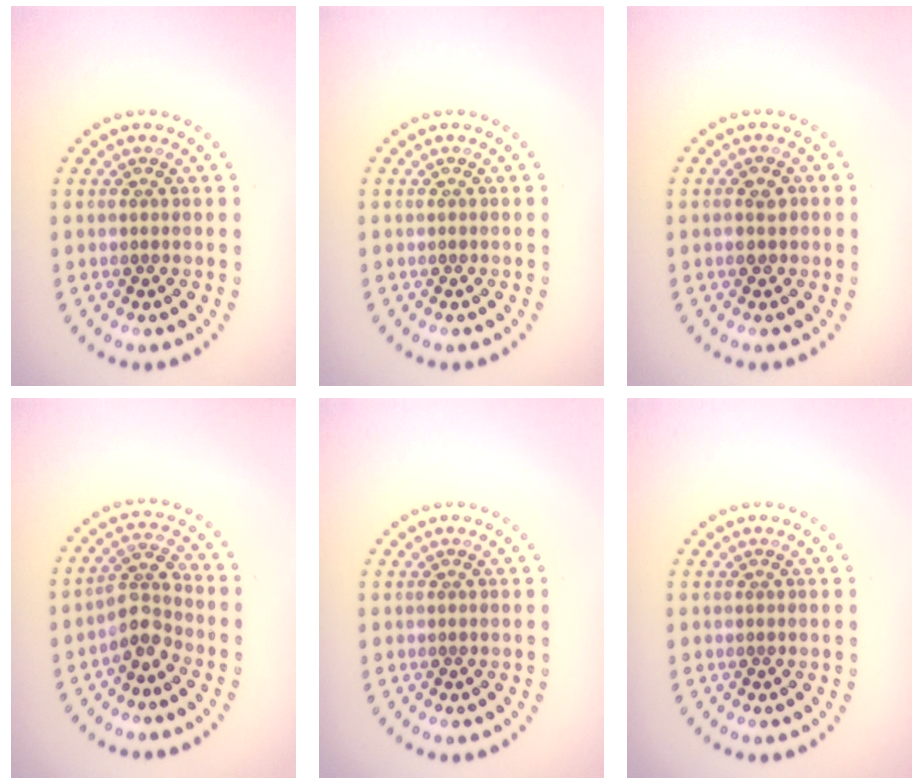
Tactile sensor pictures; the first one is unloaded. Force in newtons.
{"total": 0.0}
{"total": 1.5, "press": 1.5, "slide": 0.1}
{"total": 2.7, "press": 2.1, "slide": 1.8}
{"total": 0.0}
{"total": 0.0}